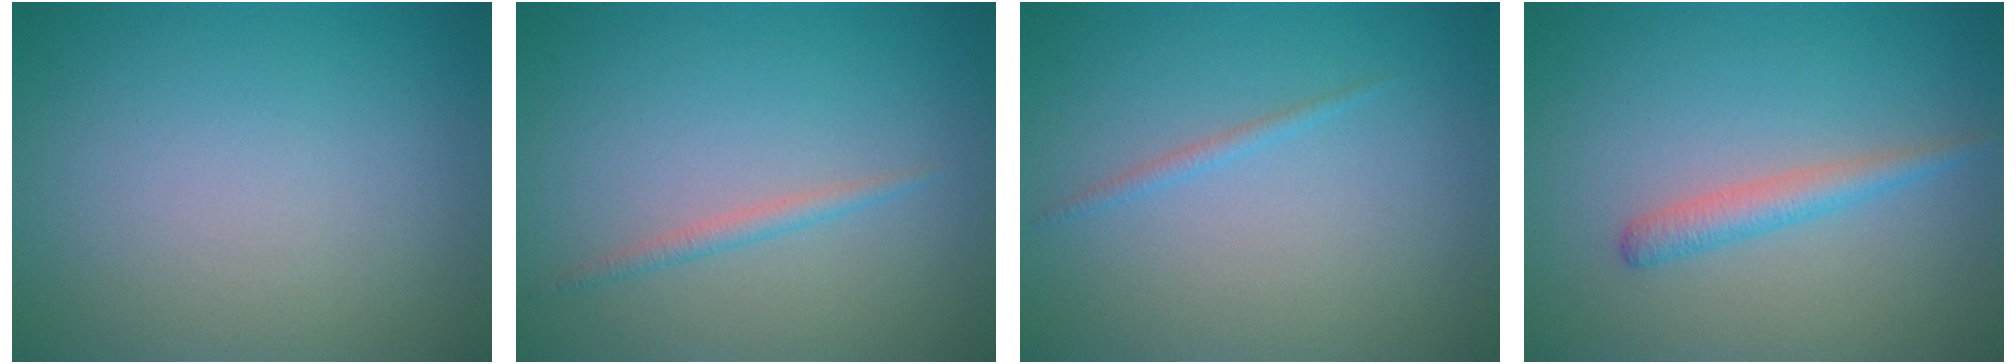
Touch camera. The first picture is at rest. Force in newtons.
{"total": 1.1, "press": 1.1, "slide": 0.1}
{"total": 0.7, "press": 0.7, "slide": 0.0}
{"total": 2.0, "press": 2.0, "slide": 0.0}